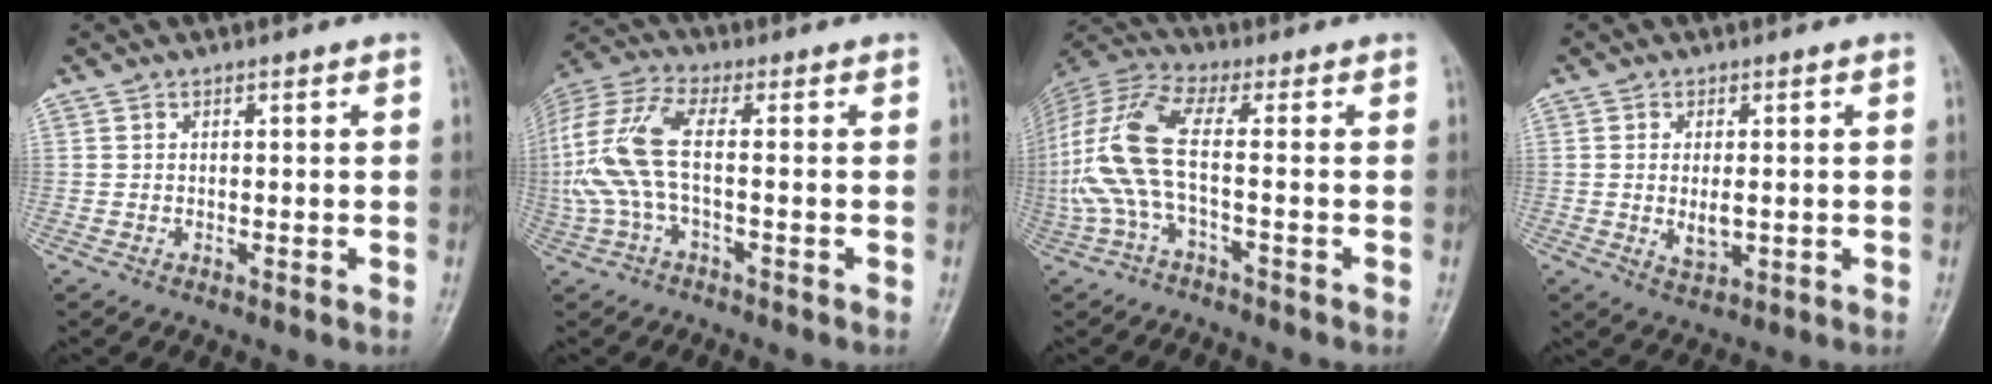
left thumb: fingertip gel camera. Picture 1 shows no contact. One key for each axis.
{"total": 11.4, "fx": -0.7, "fy": 4.3, "fz": 10.6, "tx": -0.263, "ty": 0.029, "tz": -0.018}
{"total": 12.3, "fx": -1.8, "fy": 3.4, "fz": 11.7, "tx": -0.291, "ty": 0.037, "tz": -0.045}
{"total": 3.9, "fx": -0.3, "fy": 2.0, "fz": 3.3, "tx": -0.056, "ty": -0.005, "tz": 0.000}